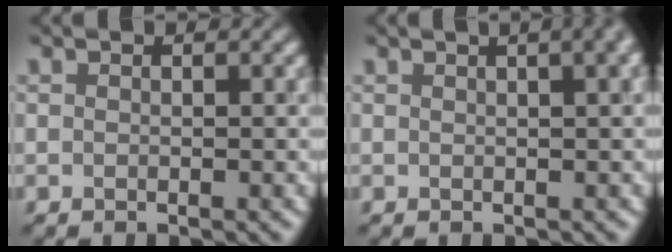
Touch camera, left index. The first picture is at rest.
{"total": 9.1, "force": [3.6, 4.8, 6.8], "torque": [-0.008, 0.060, 0.001]}